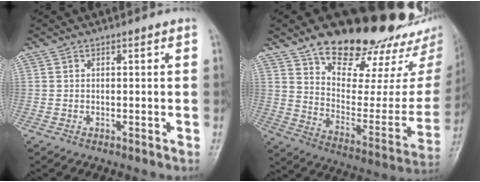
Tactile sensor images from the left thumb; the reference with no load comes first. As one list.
[{"total": 32.8, "force": [23.2, 13.1, 19.1], "torque": [-0.240, -0.086, 0.333]}]